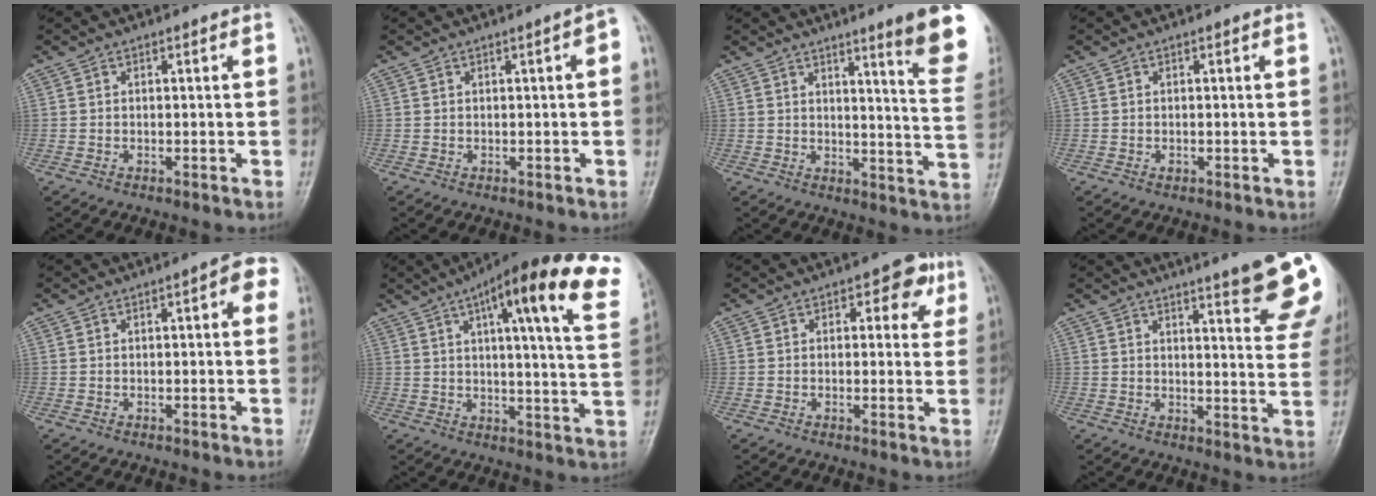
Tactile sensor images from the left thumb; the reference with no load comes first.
{"total": 2.4, "force": [0.3, 0.5, 2.3], "torque": [-0.029, 0.007, 0.001]}
{"total": 13.7, "force": [8.8, 0.7, 10.6], "torque": [-0.116, -0.054, 0.102]}
{"total": 0.6, "force": [-0.2, 0.5, 0.2], "torque": [0.003, 0.001, -0.003]}
{"total": 4.6, "force": [1.2, 1.7, 4.1], "torque": [-0.040, 0.011, 0.006]}
{"total": 24.3, "force": [12.5, 4.8, 20.2], "torque": [-0.272, -0.015, 0.152]}
{"total": 5.6, "force": [2.2, 3.4, 3.8], "torque": [-0.005, -0.001, 0.016]}
{"total": 17.7, "force": [11.7, 2.7, 13.0], "torque": [-0.147, -0.050, 0.134]}